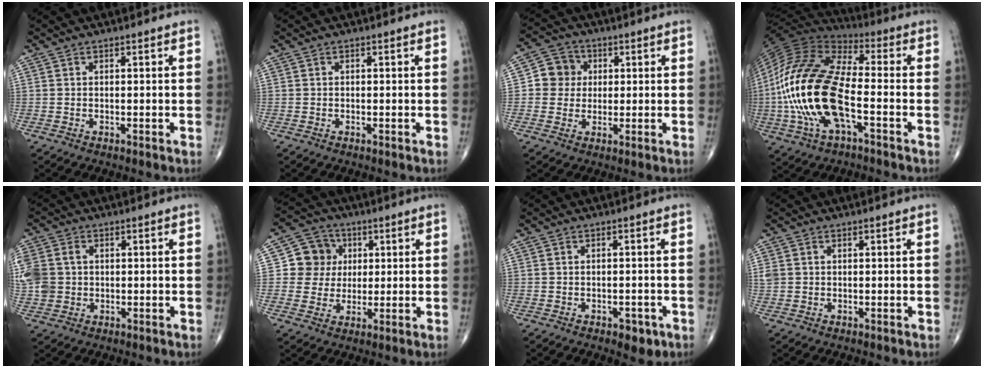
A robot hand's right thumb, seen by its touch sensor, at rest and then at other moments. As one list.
[{"total": 0.0}, {"total": 6.6, "force": [0.8, 6.3, 1.9], "torque": [0.001, 0.007, 0.003]}, {"total": 22.9, "force": [-4.7, 10.1, 20.0], "torque": [-0.433, 0.019, -0.088]}, {"total": 10.2, "force": [1.0, 8.6, 5.4], "torque": [-0.142, 0.011, 0.025]}, {"total": 8.4, "force": [1.5, 8.1, 2.0], "torque": [0.009, 0.006, 0.021]}, {"total": 3.5, "force": [-1.8, 2.0, 2.3], "torque": [-0.019, 0.007, -0.019]}, {"total": 2.3, "force": [0.4, 2.0, 1.0], "torque": [-0.026, 0.008, 0.013]}]